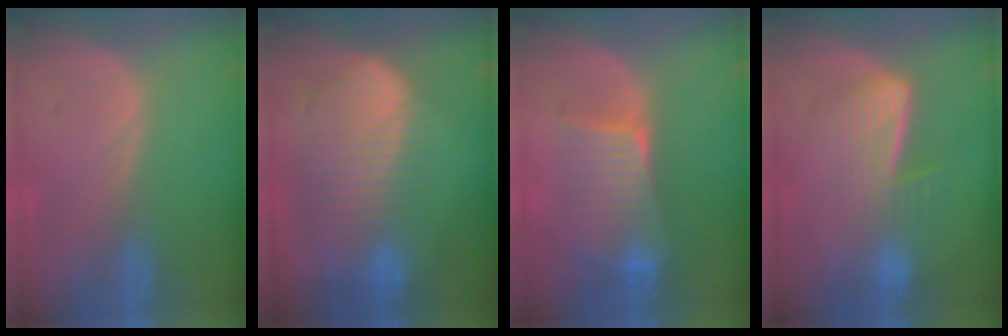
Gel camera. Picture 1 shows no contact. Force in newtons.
{"total": 10.6, "press": 9.1, "slide": 5.3}
{"total": 6.5, "press": 6.4, "slide": 1.5}
{"total": 7.0, "press": 5.9, "slide": 3.8}